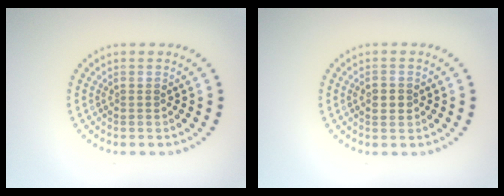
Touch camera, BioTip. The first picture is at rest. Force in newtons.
{"total": 1.5, "press": 1.5, "slide": 0.0}